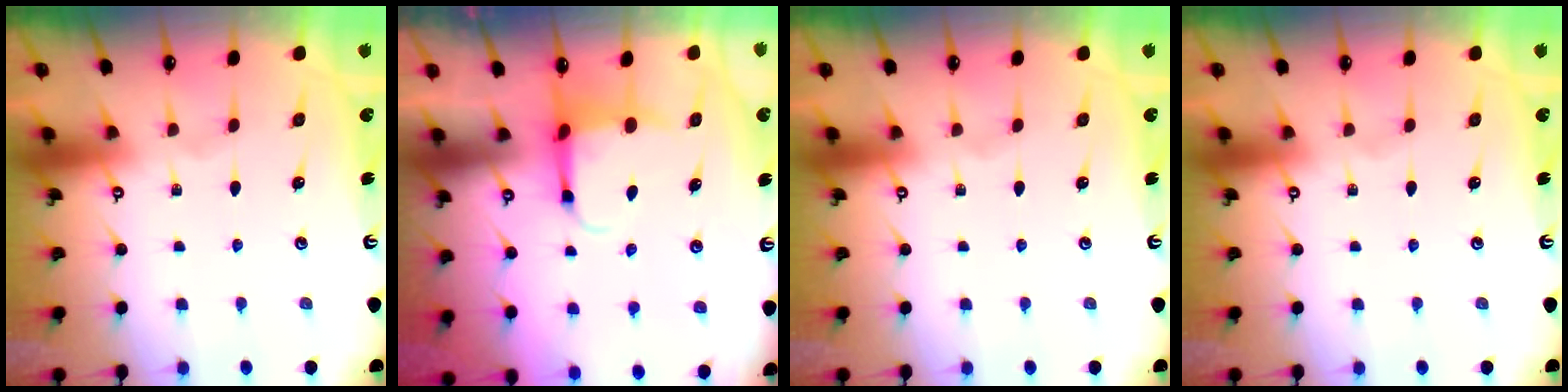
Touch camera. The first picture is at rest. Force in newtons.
{"total": 3.9, "press": 3.8, "slide": 1.0}
{"total": 0.0}
{"total": 0.0}